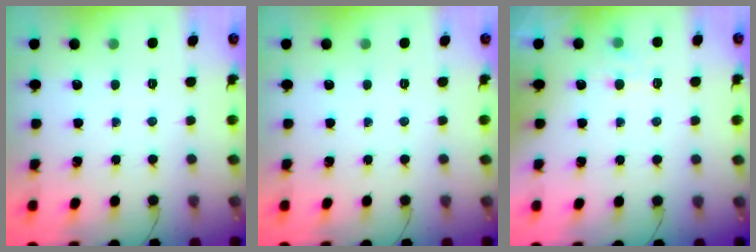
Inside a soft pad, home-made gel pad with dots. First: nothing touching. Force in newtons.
{"total": 0.0}
{"total": 6.1, "press": 5.9, "slide": 1.5}